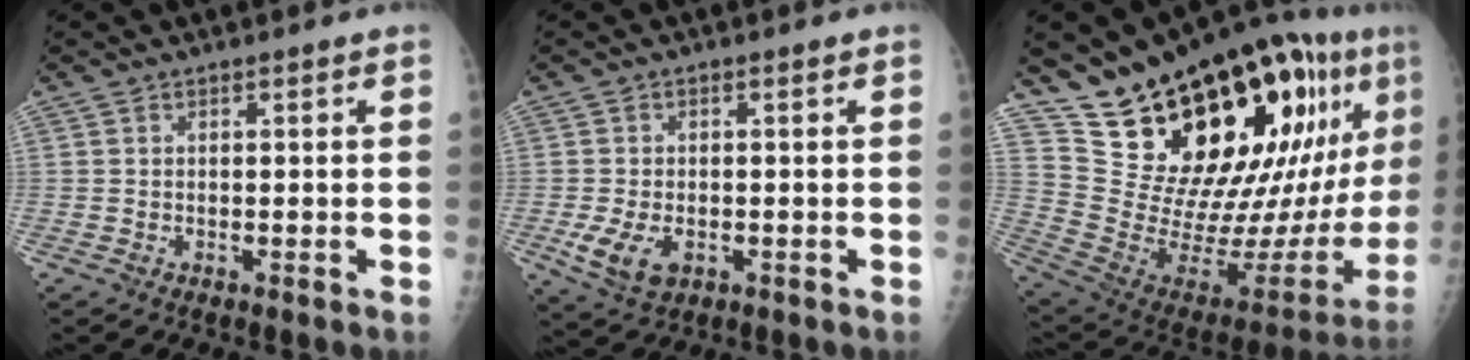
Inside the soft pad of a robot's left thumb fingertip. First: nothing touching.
{"total": 6.3, "force": [-1.9, 4.1, 4.4], "torque": [-0.076, -0.006, -0.028]}
{"total": 33.3, "force": [18.8, 11.6, 24.9], "torque": [-0.348, -0.061, 0.316]}